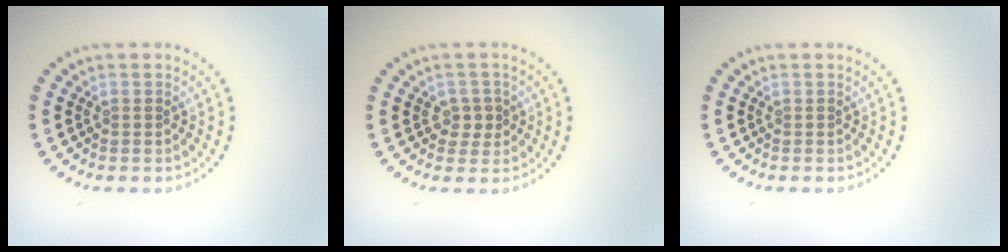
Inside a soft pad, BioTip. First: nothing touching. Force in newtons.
{"total": 1.7, "press": 1.6, "slide": 0.5}
{"total": 0.0}